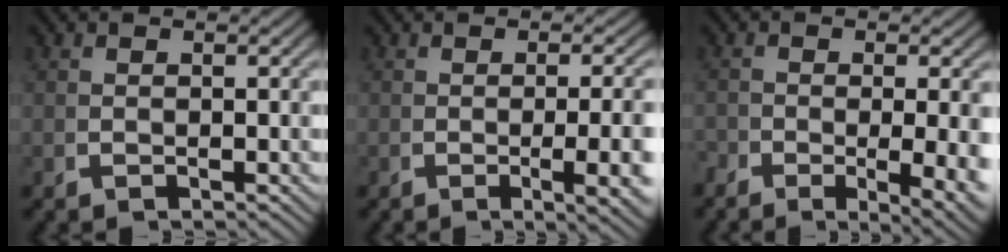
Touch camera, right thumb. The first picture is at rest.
{"total": 4.9, "force": [-1.2, 1.2, 4.6], "torque": [-0.065, -0.001, -0.014]}
{"total": 4.7, "force": [-2.0, 1.2, 4.0], "torque": [-0.053, -0.019, -0.023]}